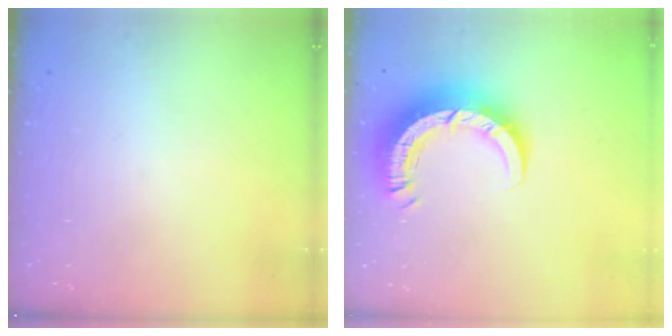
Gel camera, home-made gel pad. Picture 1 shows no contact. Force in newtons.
{"total": 10.6, "press": 10.5, "slide": 1.0}